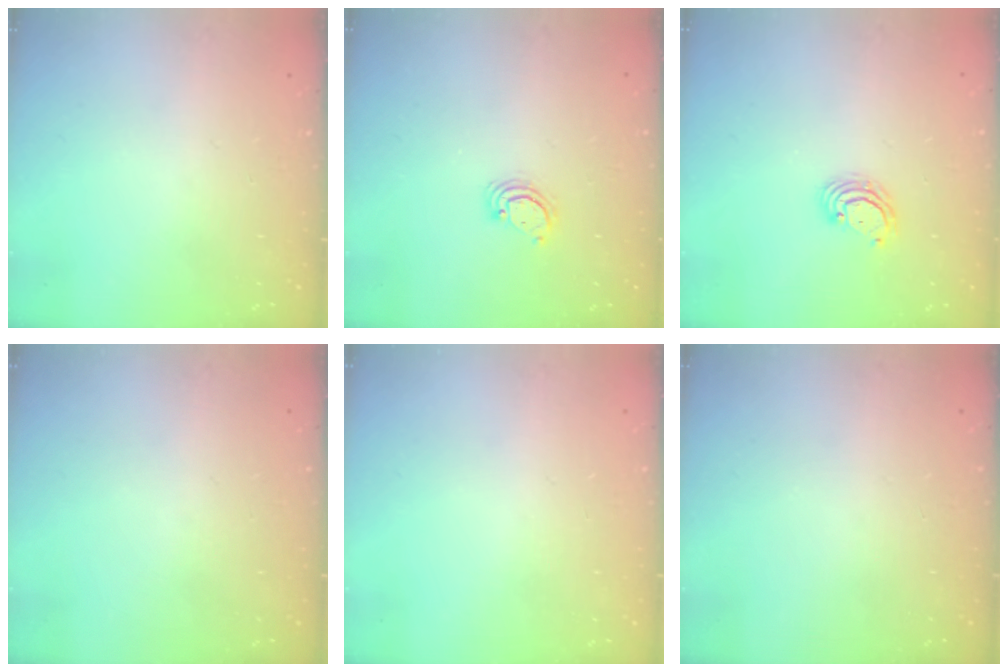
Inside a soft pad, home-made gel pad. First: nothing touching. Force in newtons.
{"total": 2.6, "press": 2.6, "slide": 0.3}
{"total": 3.6, "press": 3.6, "slide": 0.3}
{"total": 0.0}
{"total": 0.0}
{"total": 0.0}